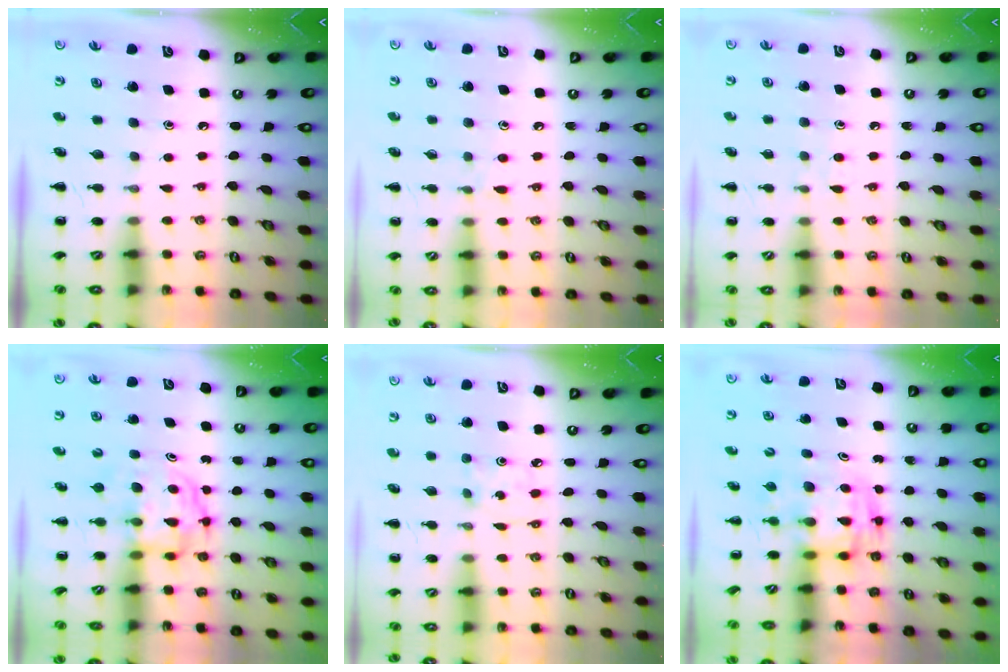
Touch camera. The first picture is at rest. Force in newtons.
{"total": 4.8, "press": 4.4, "slide": 1.9}
{"total": 3.5, "press": 3.3, "slide": 1.3}
{"total": 3.8, "press": 3.8, "slide": 0.2}
{"total": 2.5, "press": 2.4, "slide": 0.8}
{"total": 2.9, "press": 2.9, "slide": 0.5}